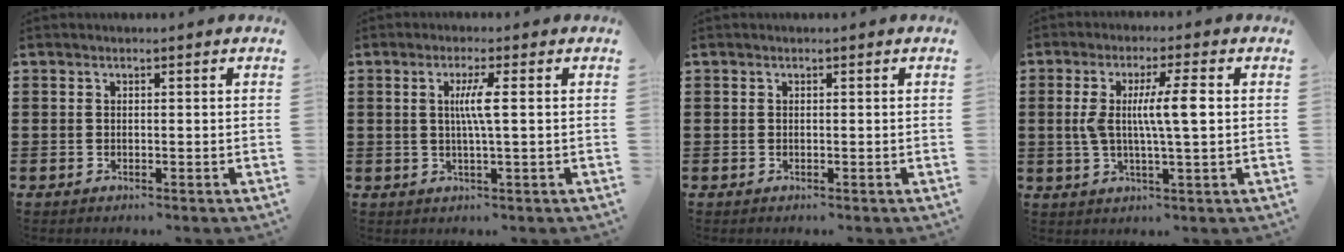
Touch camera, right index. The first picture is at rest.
{"total": 3.7, "force": [0.4, -0.3, 3.6], "torque": [-0.069, -0.004, 0.003]}
{"total": 0.0}
{"total": 7.5, "force": [0.6, 0.7, 7.4], "torque": [-0.144, -0.005, 0.002]}